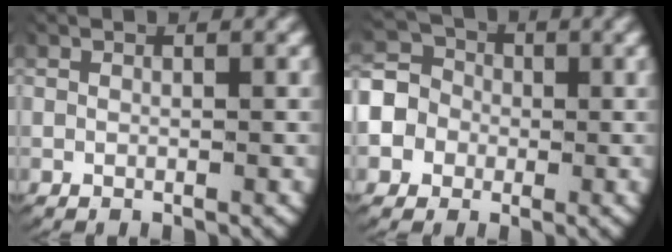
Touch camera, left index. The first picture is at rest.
{"total": 9.2, "force": [0.1, 8.4, 3.7], "torque": [-0.095, -0.013, -0.011]}